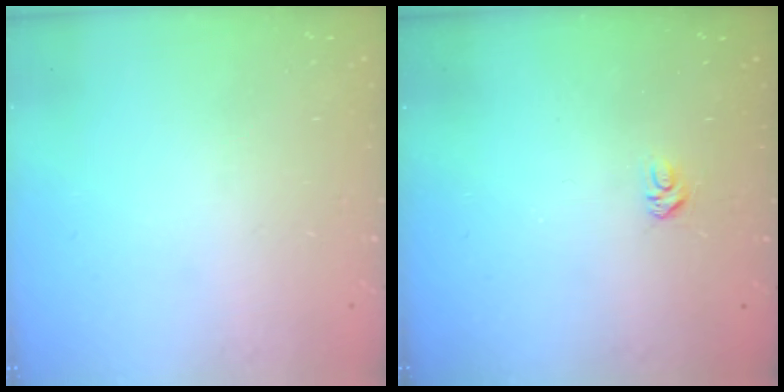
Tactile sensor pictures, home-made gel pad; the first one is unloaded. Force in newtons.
{"total": 3.6, "press": 3.5, "slide": 0.5}